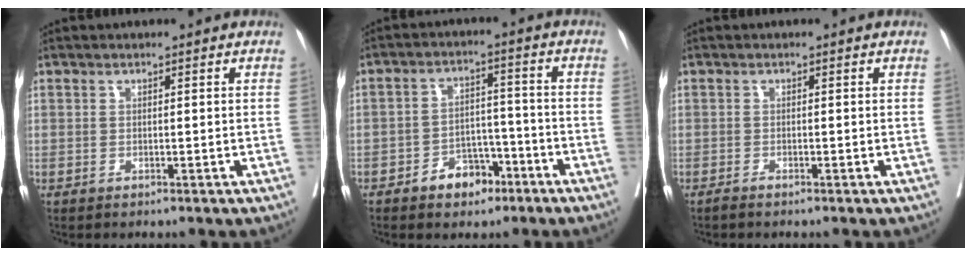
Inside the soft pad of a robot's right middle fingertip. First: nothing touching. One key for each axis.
{"total": 6.0, "fx": -3.8, "fy": 3.7, "fz": 2.9, "tx": -0.041, "ty": 0.016, "tz": -0.058}
{"total": 0.7, "fx": -0.6, "fy": -0.1, "fz": 0.3, "tx": -0.010, "ty": -0.002, "tz": -0.013}